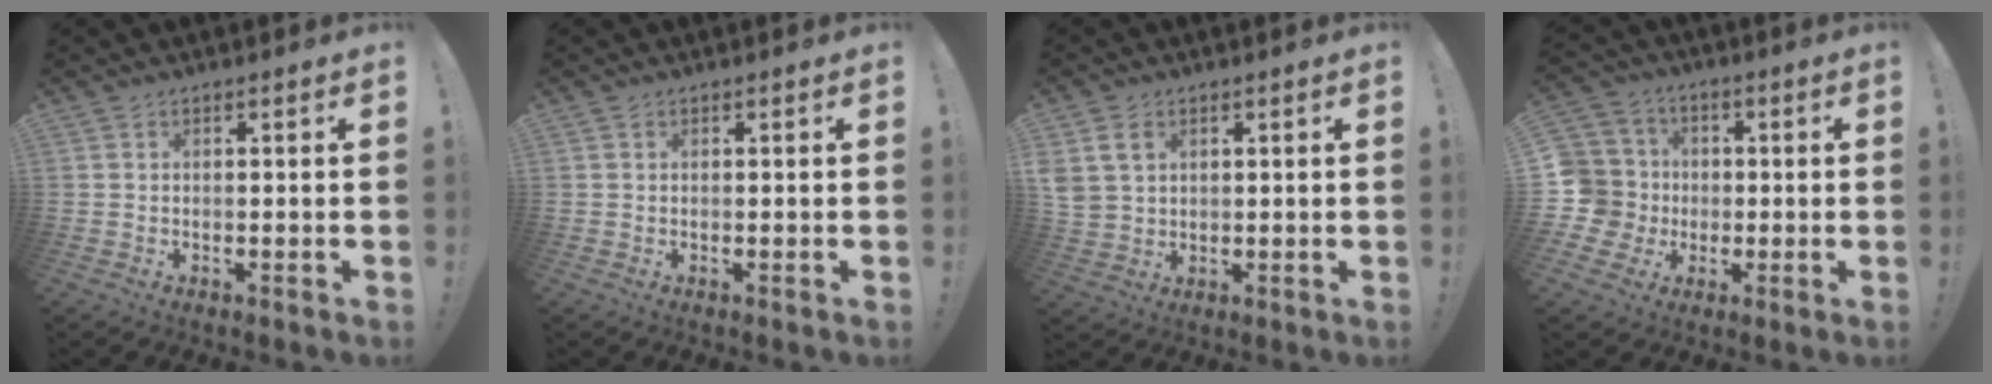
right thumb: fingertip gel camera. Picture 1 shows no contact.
{"total": 0.0}
{"total": 6.6, "force": [2.7, 5.1, 3.3], "torque": [-0.052, -0.003, 0.054]}
{"total": 11.2, "force": [-0.8, 10.6, 3.5], "torque": [-0.068, 0.010, -0.005]}